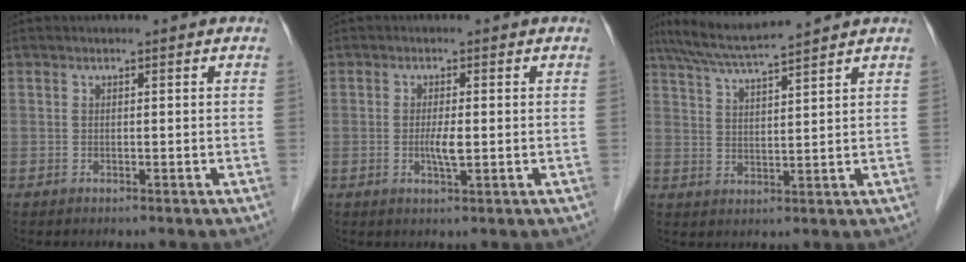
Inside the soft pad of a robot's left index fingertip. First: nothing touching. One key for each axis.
{"total": 2.4, "fx": -0.2, "fy": 0.3, "fz": 2.4, "tx": -0.049, "ty": -0.004, "tz": -0.003}
{"total": 8.8, "fx": 7.8, "fy": -1.0, "fz": 3.9, "tx": -0.074, "ty": 0.018, "tz": 0.137}